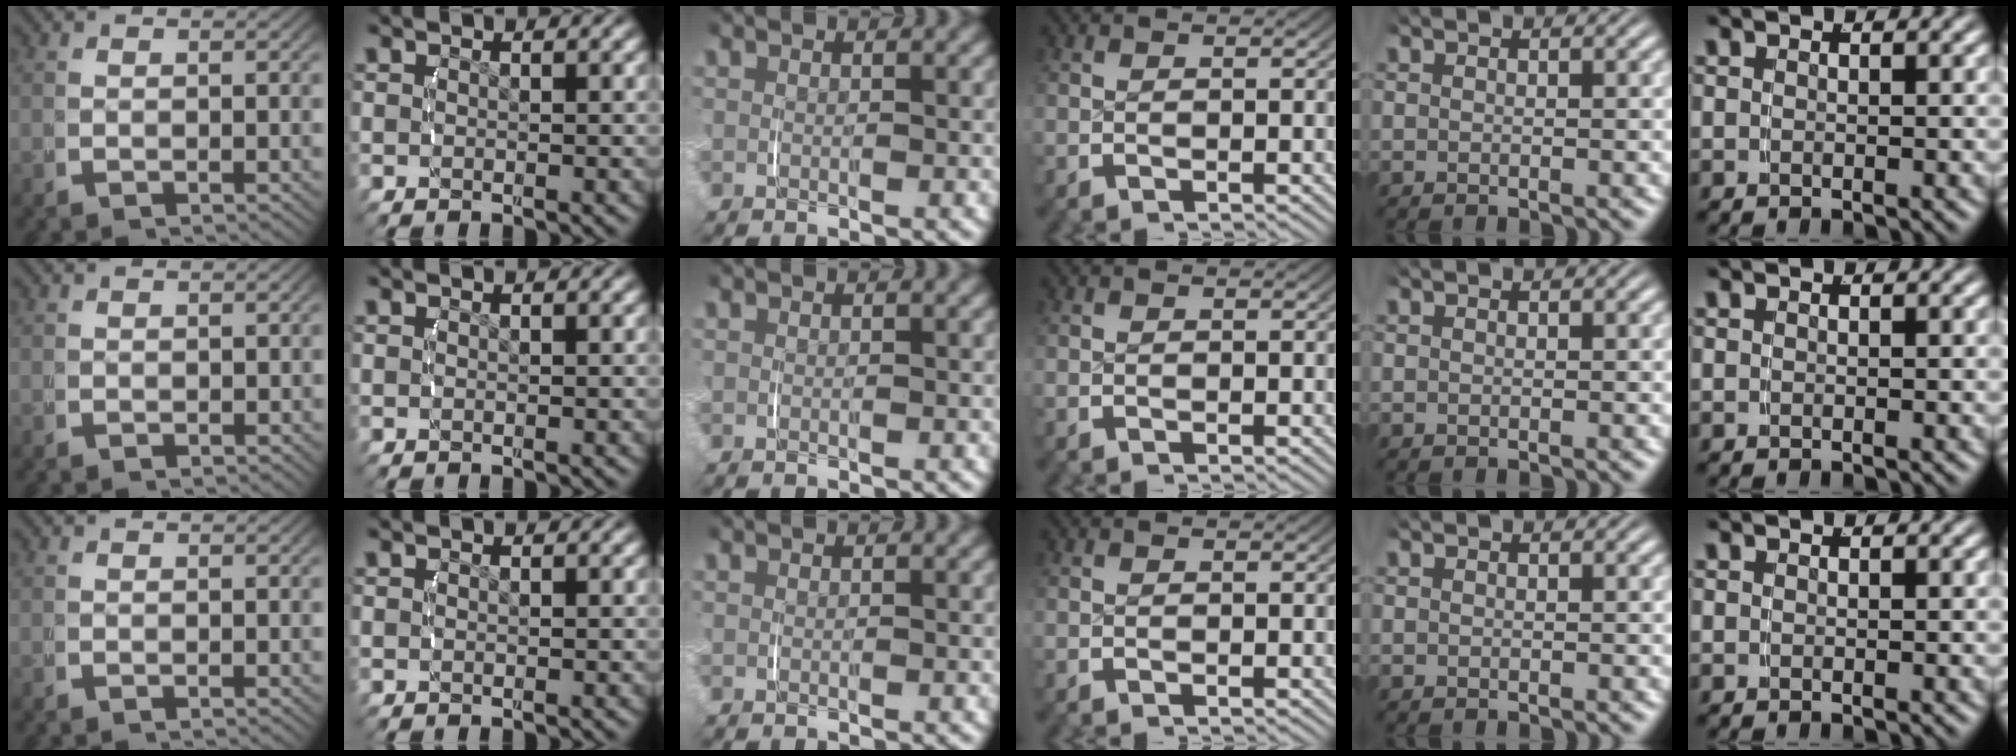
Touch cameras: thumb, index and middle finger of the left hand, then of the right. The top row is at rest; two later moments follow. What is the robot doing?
{"motion": "lift_and_place", "object": "string"}